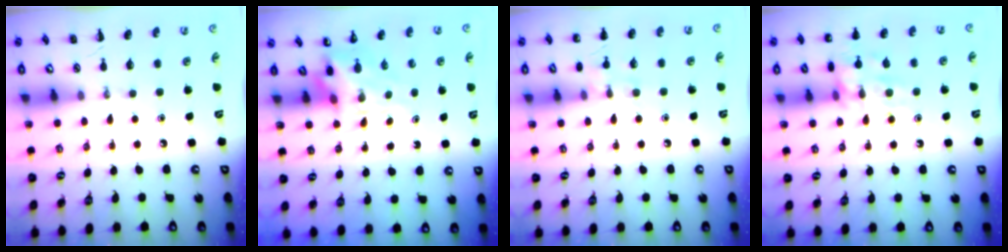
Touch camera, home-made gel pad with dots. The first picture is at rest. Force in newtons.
{"total": 4.6, "press": 4.5, "slide": 1.0}
{"total": 7.2, "press": 7.0, "slide": 1.8}
{"total": 12.7, "press": 12.7, "slide": 0.7}